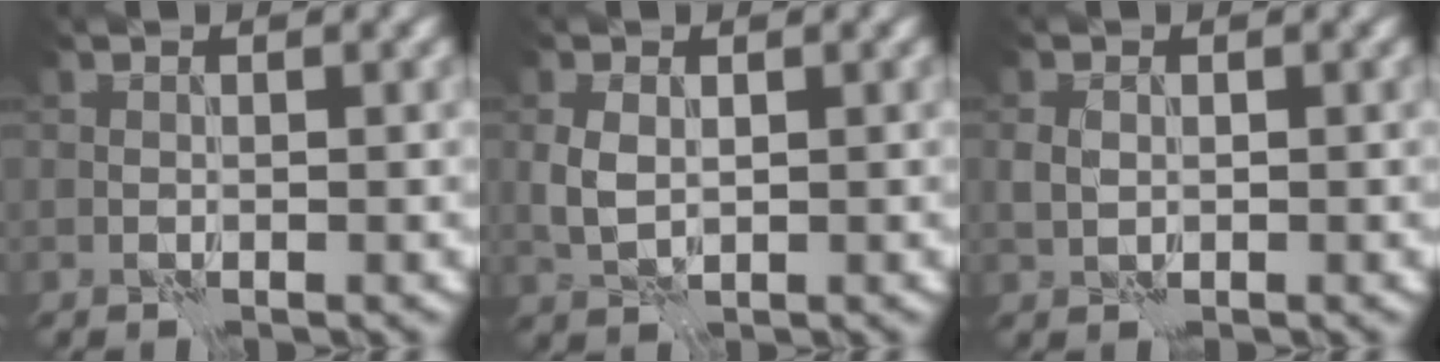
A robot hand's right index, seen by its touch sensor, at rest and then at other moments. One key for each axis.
{"total": 2.0, "fx": 0.3, "fy": 1.4, "fz": 1.5, "tx": -0.040, "ty": 0.000, "tz": 0.011}
{"total": 1.1, "fx": 0.3, "fy": 0.9, "fz": 0.6, "tx": -0.016, "ty": 0.002, "tz": 0.005}